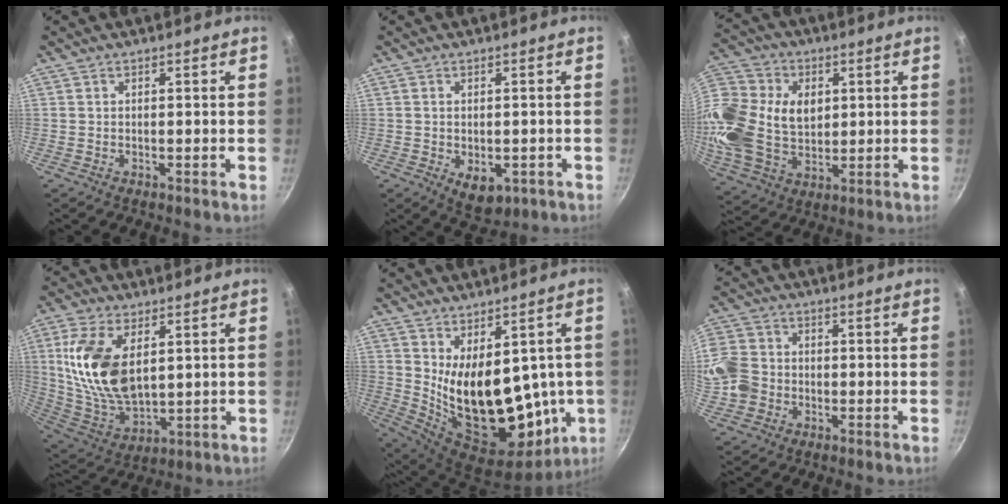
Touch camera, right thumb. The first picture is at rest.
{"total": 6.1, "force": [-1.7, 3.9, 4.5], "torque": [-0.053, -0.005, -0.013]}
{"total": 22.2, "force": [3.2, 16.3, 14.8], "torque": [-0.316, 0.015, 0.058]}
{"total": 17.2, "force": [4.3, 9.5, 13.6], "torque": [-0.257, -0.027, 0.096]}
{"total": 21.8, "force": [1.4, 12.2, 18.0], "torque": [-0.249, -0.060, 0.059]}
{"total": 11.1, "force": [-1.8, 9.7, 5.1], "torque": [-0.103, 0.024, -0.049]}